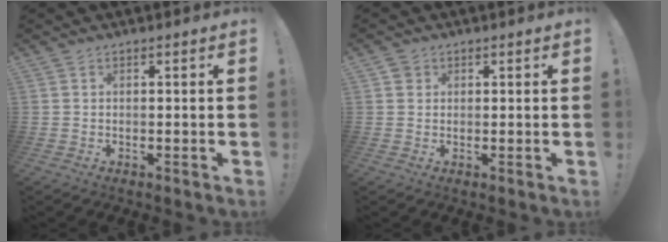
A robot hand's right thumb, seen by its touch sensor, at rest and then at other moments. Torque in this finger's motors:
{"motor_torque": [-0.01, 0.21, 0.23, -0.02, -0.01]}